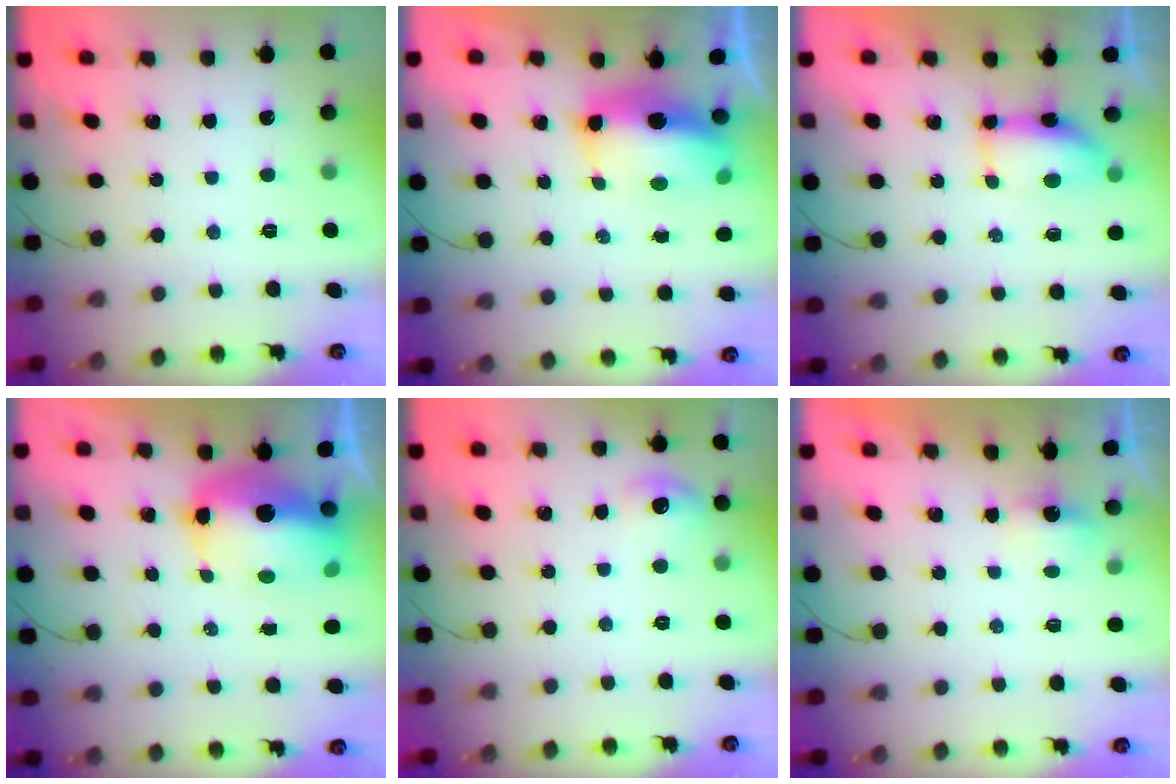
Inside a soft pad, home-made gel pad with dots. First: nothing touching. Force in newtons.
{"total": 10.2, "press": 9.9, "slide": 2.2}
{"total": 7.1, "press": 6.9, "slide": 1.7}
{"total": 14.3, "press": 14.0, "slide": 2.9}
{"total": 7.2, "press": 7.0, "slide": 1.7}
{"total": 2.7, "press": 2.7, "slide": 0.7}